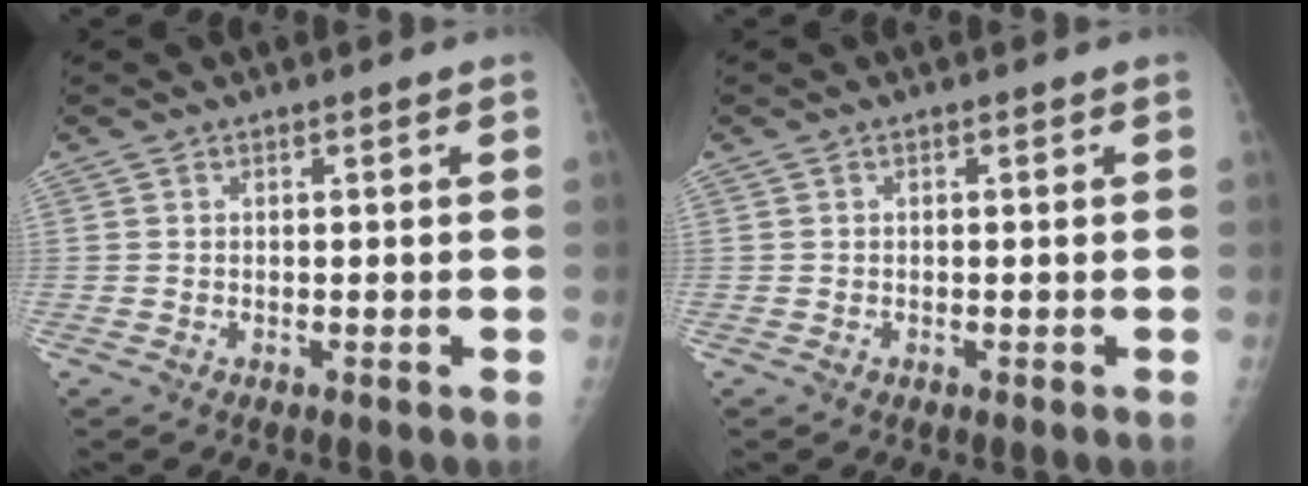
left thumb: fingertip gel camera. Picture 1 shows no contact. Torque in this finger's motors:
{"motor_torque": [-0.21, -0.05, 0.00, 0.06, 0.00]}